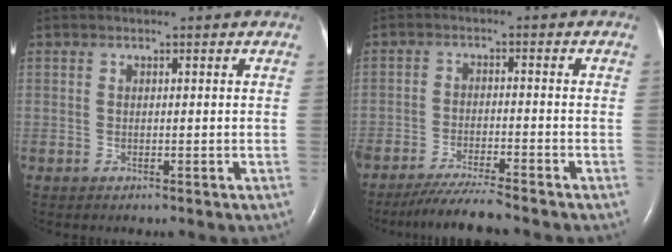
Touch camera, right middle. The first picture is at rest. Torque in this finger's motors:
{"motor_torque": [1.15, -0.99, 0.18, 0.12]}